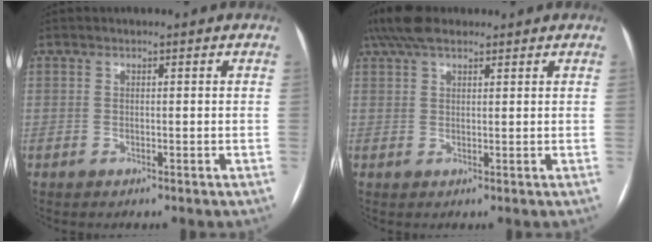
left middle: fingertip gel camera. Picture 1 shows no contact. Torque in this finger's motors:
{"motor_torque": [0.57, -0.74, 0.20, 0.09]}